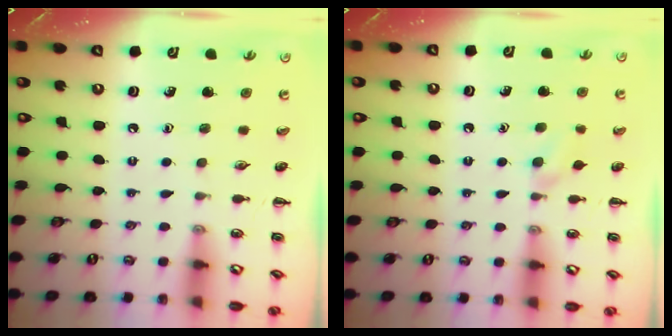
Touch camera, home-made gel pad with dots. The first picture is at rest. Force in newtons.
{"total": 3.1, "press": 2.9, "slide": 1.3}